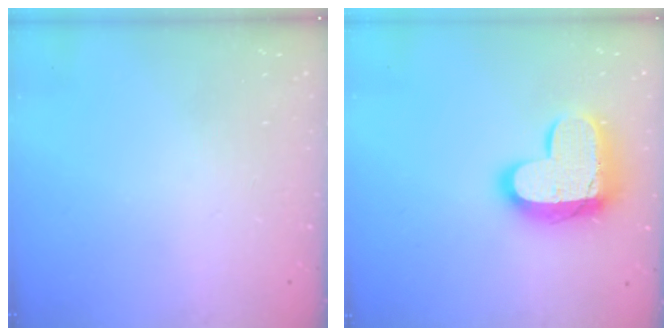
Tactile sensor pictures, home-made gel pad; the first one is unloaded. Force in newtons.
{"total": 16.7, "press": 16.6, "slide": 1.3}